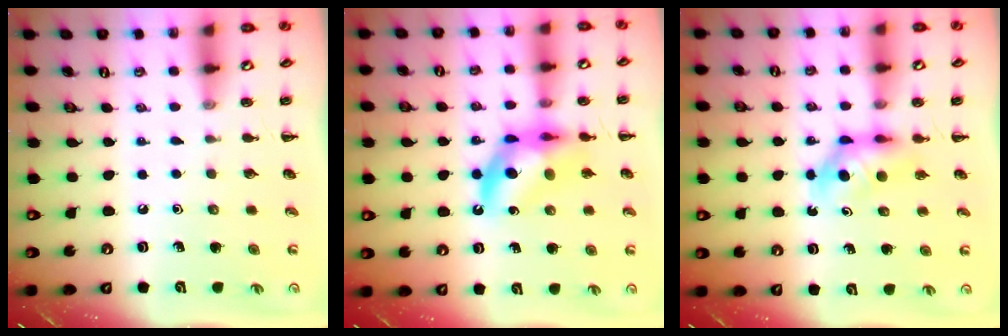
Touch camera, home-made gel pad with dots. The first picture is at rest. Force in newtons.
{"total": 10.8, "press": 10.3, "slide": 3.4}
{"total": 5.1, "press": 5.0, "slide": 0.7}